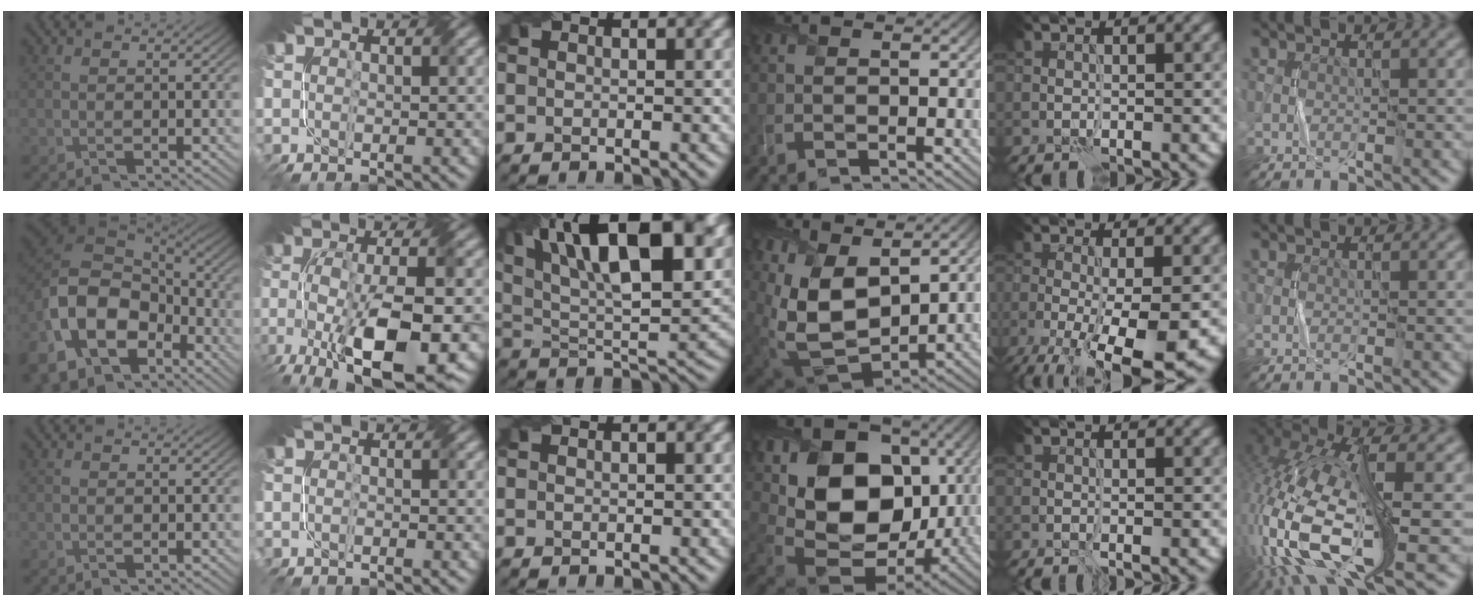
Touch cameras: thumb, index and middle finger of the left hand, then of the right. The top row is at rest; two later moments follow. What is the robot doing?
{"motion": "fold", "object": "netting"}